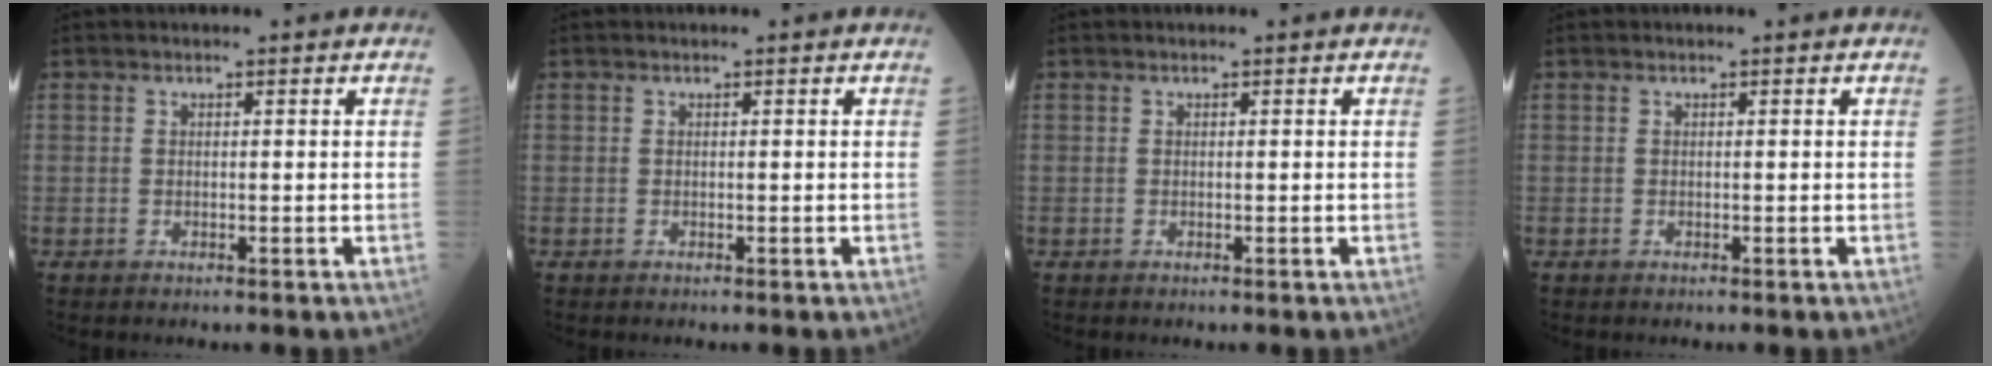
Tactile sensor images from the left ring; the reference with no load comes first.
{"total": 0.0}
{"total": 0.0}
{"total": 0.0}